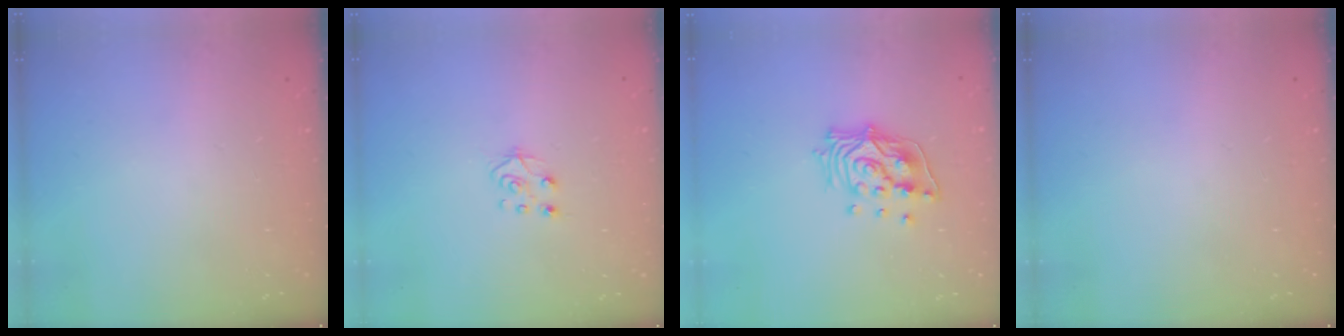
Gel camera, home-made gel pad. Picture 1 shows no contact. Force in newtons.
{"total": 6.9, "press": 6.9, "slide": 0.6}
{"total": 12.9, "press": 12.8, "slide": 1.8}
{"total": 0.0}